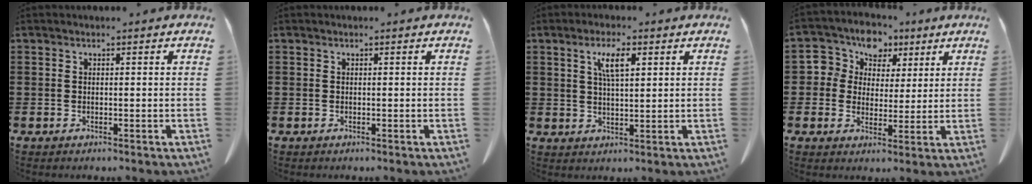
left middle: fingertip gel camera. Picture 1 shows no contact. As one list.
[{"total": 0.0}, {"total": 4.9, "force": [2.2, 1.4, 4.2], "torque": [-0.081, 0.005, 0.033]}, {"total": 6.0, "force": [3.0, 5.1, 0.4], "torque": [-0.048, -0.009, 0.050]}]